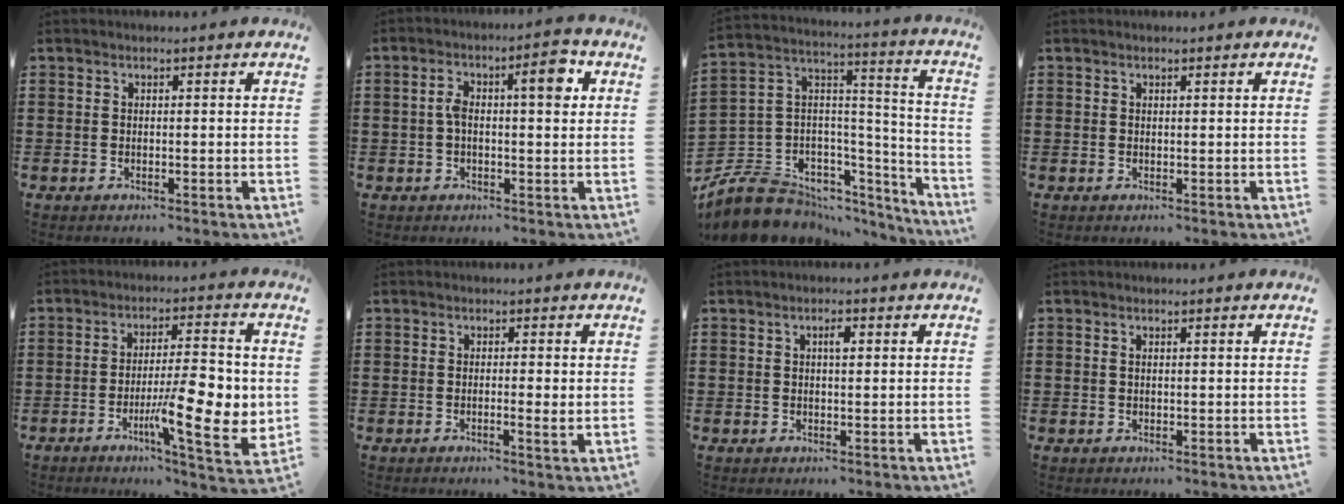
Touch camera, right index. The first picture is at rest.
{"total": 6.4, "force": [1.1, 2.2, 5.9], "torque": [-0.101, 0.008, 0.010]}
{"total": 9.9, "force": [-7.0, 6.5, 2.5], "torque": [-0.078, 0.004, -0.131]}
{"total": 0.0}
{"total": 11.9, "force": [-2.1, 3.2, 11.3], "torque": [-0.177, -0.012, -0.038]}
{"total": 2.0, "force": [-0.4, 0.2, 1.9], "torque": [-0.034, -0.002, -0.007]}
{"total": 1.8, "force": [0.4, 0.6, 1.6], "torque": [-0.026, 0.002, 0.003]}
{"total": 0.7, "force": [0.2, 0.1, 0.6], "torque": [-0.014, 0.000, 0.003]}